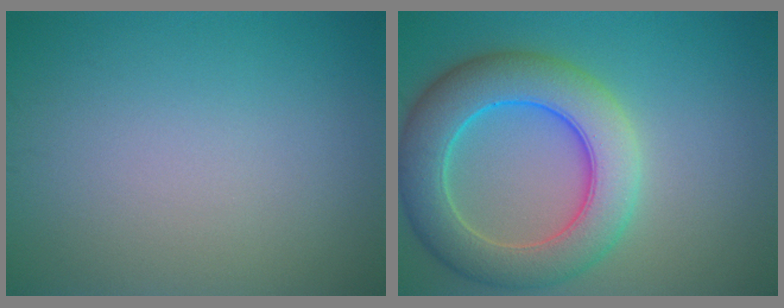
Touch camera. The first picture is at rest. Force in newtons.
{"total": 8.6, "press": 8.6, "slide": 0.1}